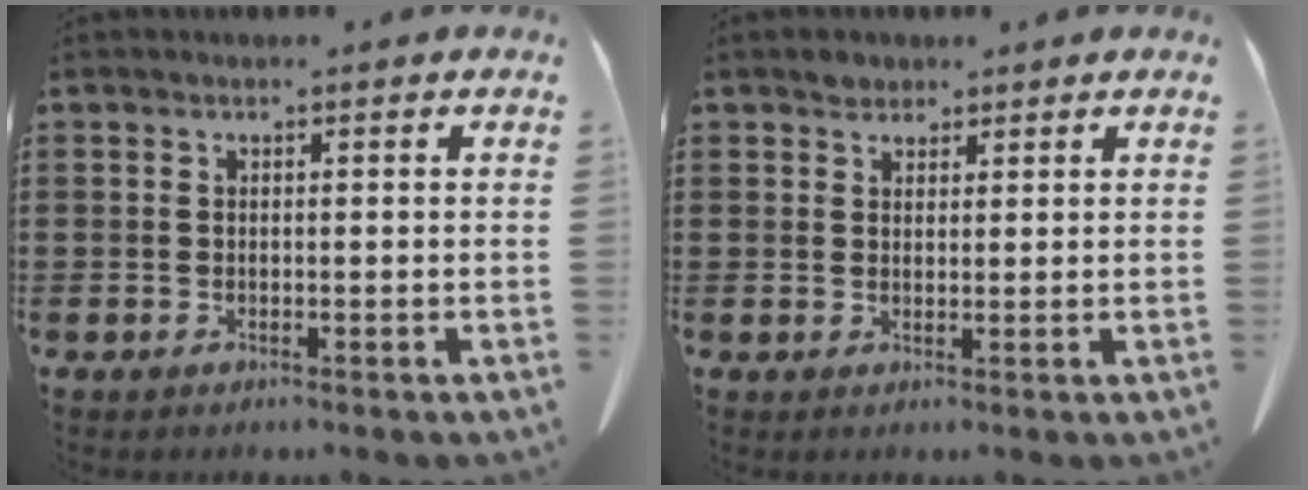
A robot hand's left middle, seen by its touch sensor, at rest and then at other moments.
{"total": 1.9, "force": [1.6, 0.9, 0.1], "torque": [0.002, -0.003, 0.032]}